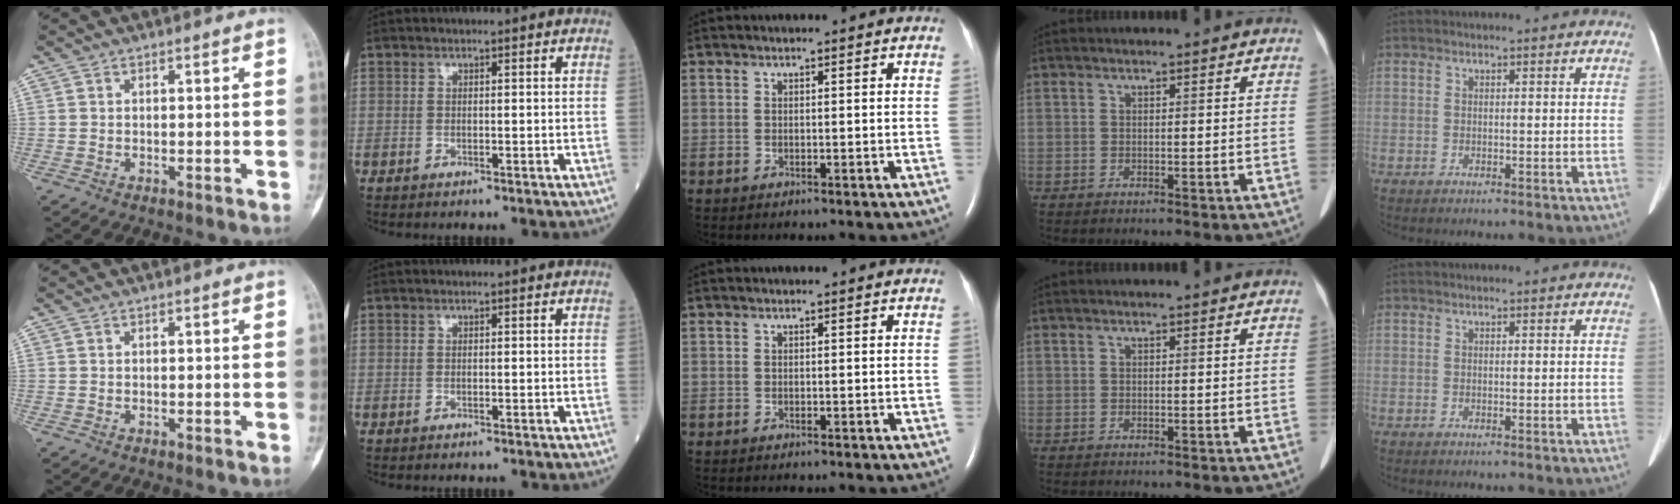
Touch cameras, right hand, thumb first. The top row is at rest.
{}